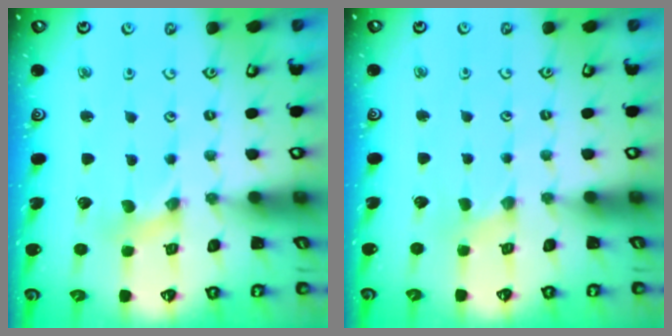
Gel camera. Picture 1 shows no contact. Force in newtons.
{"total": 0.0}